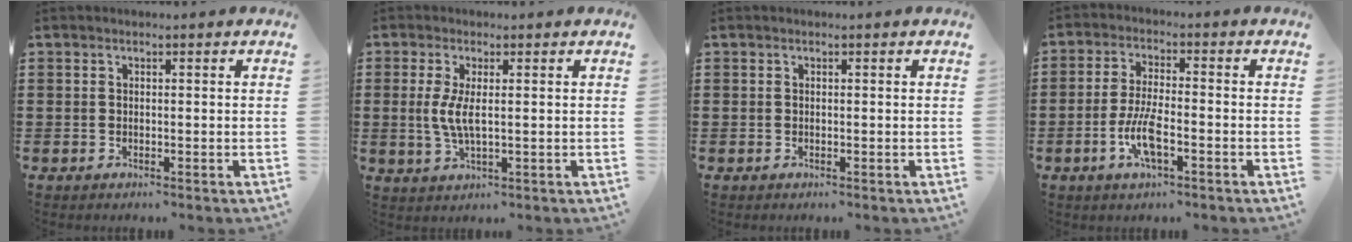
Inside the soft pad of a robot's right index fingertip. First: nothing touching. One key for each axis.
{"total": 4.2, "fx": 0.3, "fy": 1.1, "fz": 4.0, "tx": -0.092, "ty": -0.005, "tz": 0.001}
{"total": 0.0}
{"total": 6.2, "fx": -2.4, "fy": 1.7, "fz": 5.4, "tx": -0.123, "ty": -0.009, "tz": -0.050}